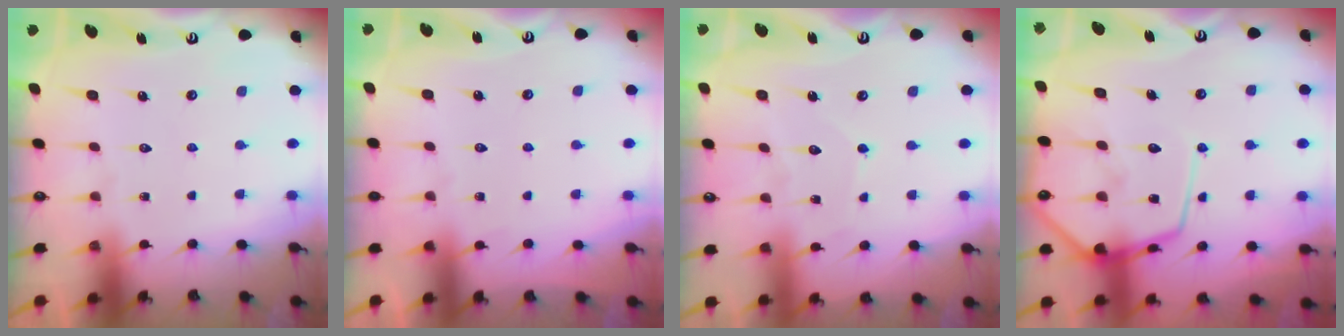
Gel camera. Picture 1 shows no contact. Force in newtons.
{"total": 2.6, "press": 2.6, "slide": 0.4}
{"total": 4.9, "press": 4.9, "slide": 0.6}
{"total": 14.1, "press": 14.1, "slide": 1.2}